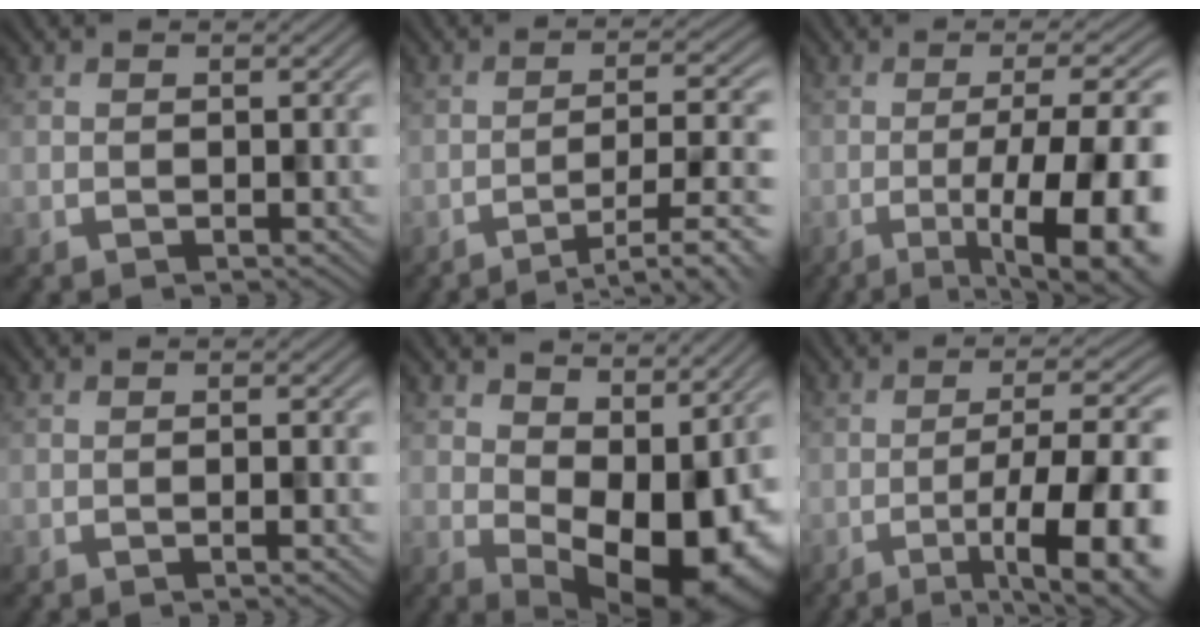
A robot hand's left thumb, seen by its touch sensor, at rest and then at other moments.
{"total": 8.5, "force": [-5.2, 1.6, 6.6], "torque": [-0.094, 0.010, -0.068]}
{"total": 14.7, "force": [-4.5, 4.0, 13.4], "torque": [-0.156, 0.000, -0.059]}
{"total": 1.8, "force": [-0.3, 0.0, 1.8], "torque": [-0.021, 0.003, -0.011]}
{"total": 11.7, "force": [1.5, 6.5, 9.6], "torque": [-0.125, -0.014, 0.045]}
{"total": 13.2, "force": [-4.8, 3.4, 11.9], "torque": [-0.147, 0.004, -0.065]}